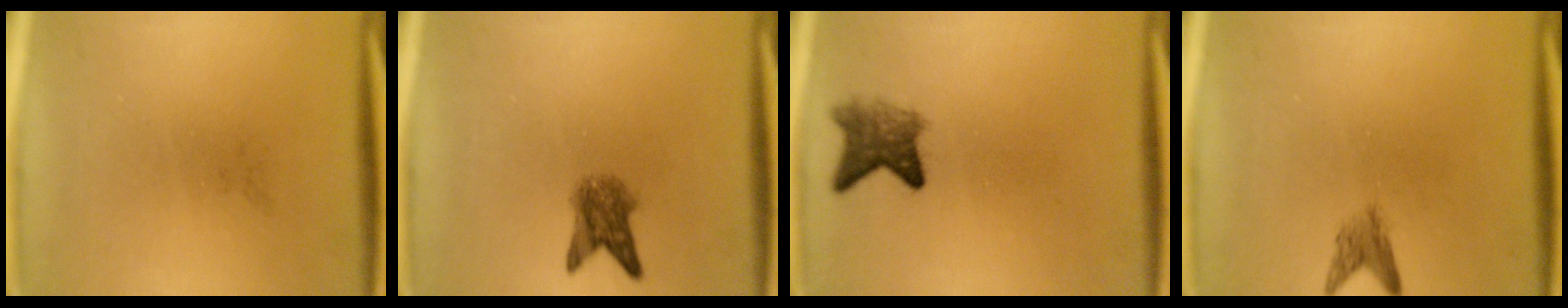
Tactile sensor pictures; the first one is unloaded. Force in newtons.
{"total": 3.9}
{"total": 4.0}
{"total": 2.0}